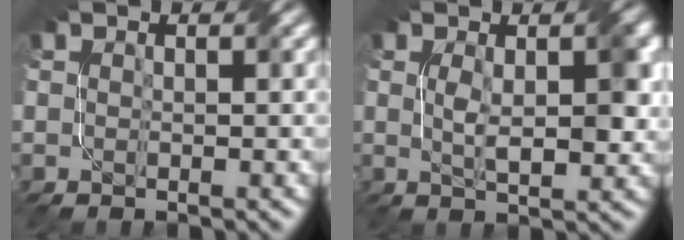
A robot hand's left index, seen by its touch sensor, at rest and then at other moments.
{"total": 4.3, "force": [0.4, 1.5, 4.0], "torque": [-0.073, 0.000, 0.011]}